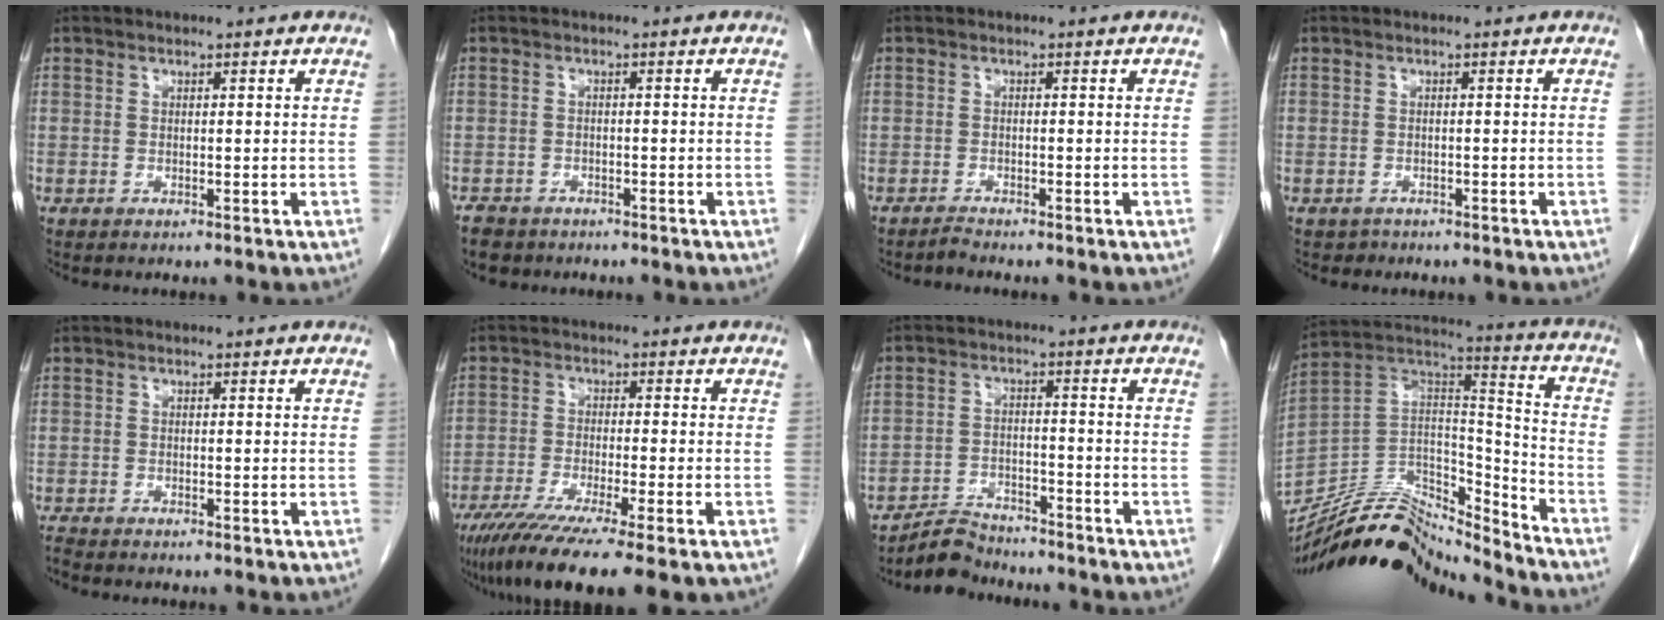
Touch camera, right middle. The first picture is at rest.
{"total": 4.0, "force": [-3.2, 2.3, 0.9], "torque": [-0.019, 0.000, -0.049]}
{"total": 1.0, "force": [-1.0, -0.2, 0.0], "torque": [0.001, -0.004, -0.017]}
{"total": 0.0}
{"total": 2.0, "force": [-1.9, 0.2, 0.7], "torque": [-0.015, -0.005, -0.030]}
{"total": 13.4, "force": [-9.3, 0.4, 9.6], "torque": [-0.153, -0.038, -0.151]}
{"total": 5.2, "force": [-5.1, 1.3, -0.1], "torque": [0.003, -0.001, -0.088]}
{"total": 17.8, "force": [-17.1, 2.5, 4.2], "torque": [-0.060, 0.059, -0.297]}